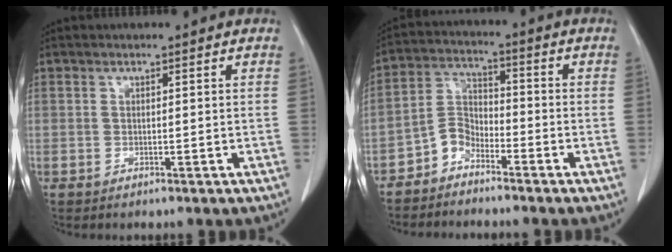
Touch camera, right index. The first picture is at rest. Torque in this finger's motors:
{"motor_torque": [-0.04, 0.12, -0.33, -0.21]}